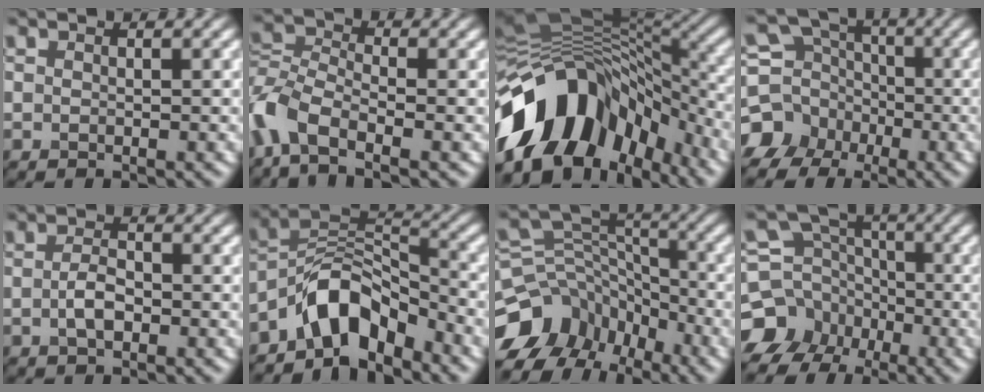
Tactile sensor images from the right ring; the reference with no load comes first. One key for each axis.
{"total": 7.2, "fx": -3.9, "fy": 3.7, "fz": 4.8, "tx": -0.105, "ty": 0.002, "tz": -0.094}
{"total": 14.4, "fx": -5.3, "fy": 9.2, "fz": 9.7, "tx": -0.178, "ty": 0.020, "tz": -0.097}
{"total": 7.8, "fx": -3.5, "fy": 6.6, "fz": 2.2, "tx": -0.047, "ty": -0.011, "tz": -0.078}
{"total": 2.2, "fx": -0.7, "fy": 1.2, "fz": 1.8, "tx": -0.037, "ty": 0.001, "tz": -0.016}
{"total": 7.0, "fx": -4.8, "fy": 3.1, "fz": 3.9, "tx": -0.049, "ty": 0.009, "tz": -0.097}
{"total": 11.5, "fx": -7.0, "fy": 8.2, "fz": 4.2, "tx": -0.091, "ty": 0.029, "tz": -0.119}
{"total": 9.4, "fx": -4.9, "fy": 7.7, "fz": 2.2, "tx": -0.053, "ty": -0.012, "tz": -0.099}